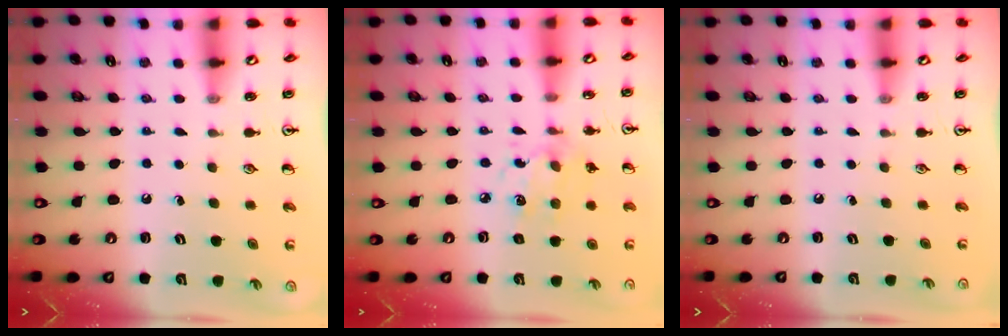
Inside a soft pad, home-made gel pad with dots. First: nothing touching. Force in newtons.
{"total": 6.9, "press": 6.9, "slide": 0.5}
{"total": 0.0}